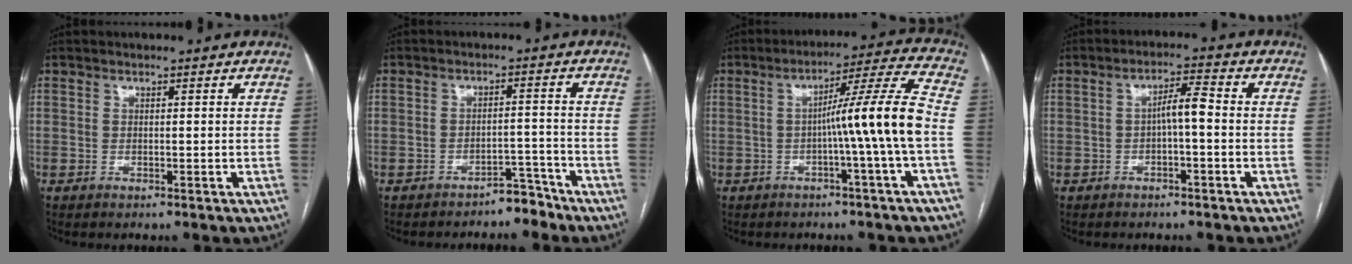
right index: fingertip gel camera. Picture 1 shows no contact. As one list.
[{"total": 3.8, "force": [-3.4, 1.3, 0.8], "torque": [-0.005, 0.009, -0.050]}, {"total": 10.7, "force": [-1.9, -2.3, 10.3], "torque": [-0.154, 0.017, -0.029]}, {"total": 3.9, "force": [-0.6, 0.6, 3.8], "torque": [-0.063, 0.015, -0.007]}]